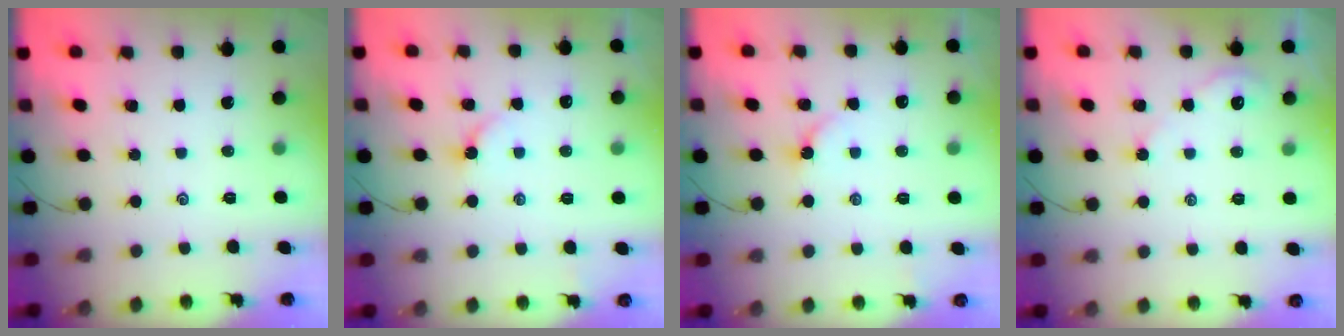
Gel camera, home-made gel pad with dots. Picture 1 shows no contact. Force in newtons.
{"total": 2.7, "press": 2.7, "slide": 0.4}
{"total": 2.7, "press": 2.7, "slide": 0.4}
{"total": 2.1, "press": 2.1, "slide": 0.3}